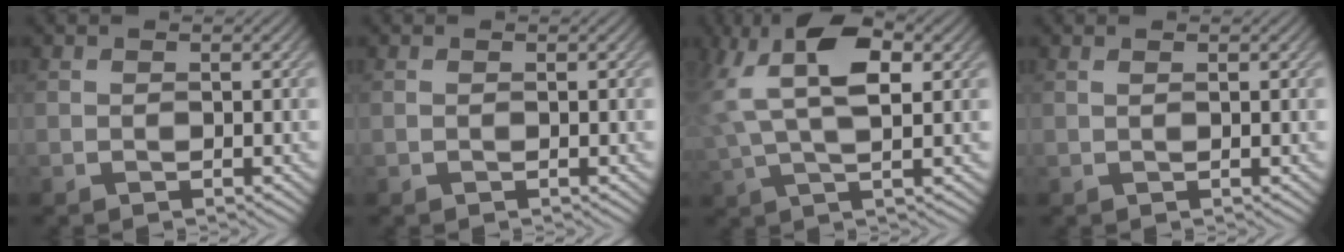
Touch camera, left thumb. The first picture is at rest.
{"total": 0.0}
{"total": 9.3, "force": [3.2, 3.5, 8.0], "torque": [-0.170, 0.012, 0.054]}
{"total": 0.7, "force": [0.3, 0.1, 0.6], "torque": [-0.010, 0.004, 0.004]}